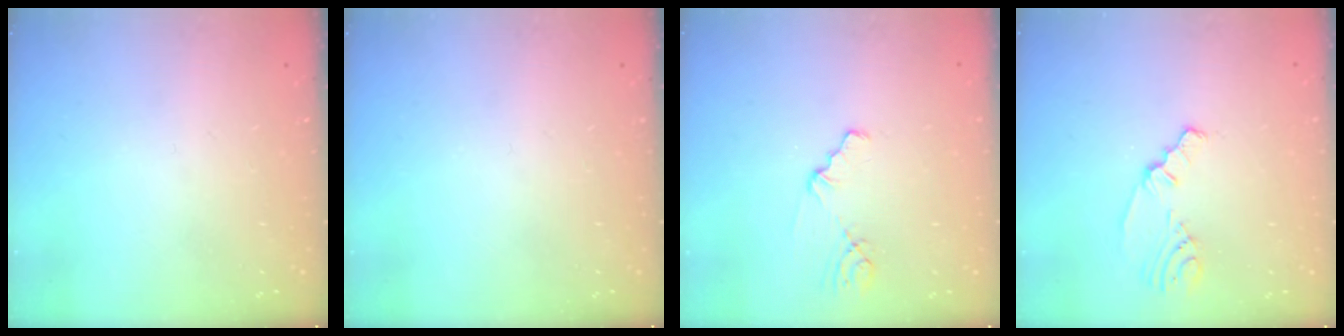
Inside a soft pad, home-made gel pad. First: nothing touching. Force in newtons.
{"total": 0.0}
{"total": 1.2, "press": 1.2, "slide": 0.2}
{"total": 2.1, "press": 1.6, "slide": 1.3}